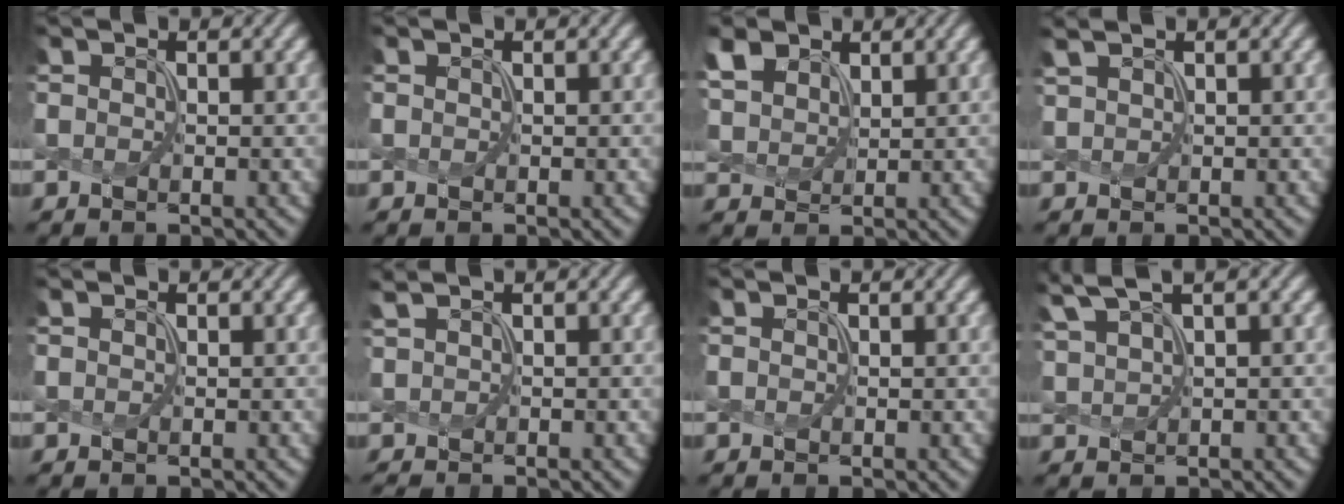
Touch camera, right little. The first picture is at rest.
{"total": 0.0}
{"total": 3.7, "force": [2.3, 2.3, 1.8], "torque": [-0.059, 0.007, 0.049]}
{"total": 2.4, "force": [1.8, 0.8, 1.3], "torque": [-0.013, 0.007, 0.018]}
{"total": 0.0}
{"total": 1.3, "force": [0.3, 0.4, 1.2], "torque": [-0.016, 0.006, 0.007]}
{"total": 0.0}
{"total": 4.4, "force": [3.4, 0.8, 2.6], "torque": [-0.060, 0.020, 0.066]}